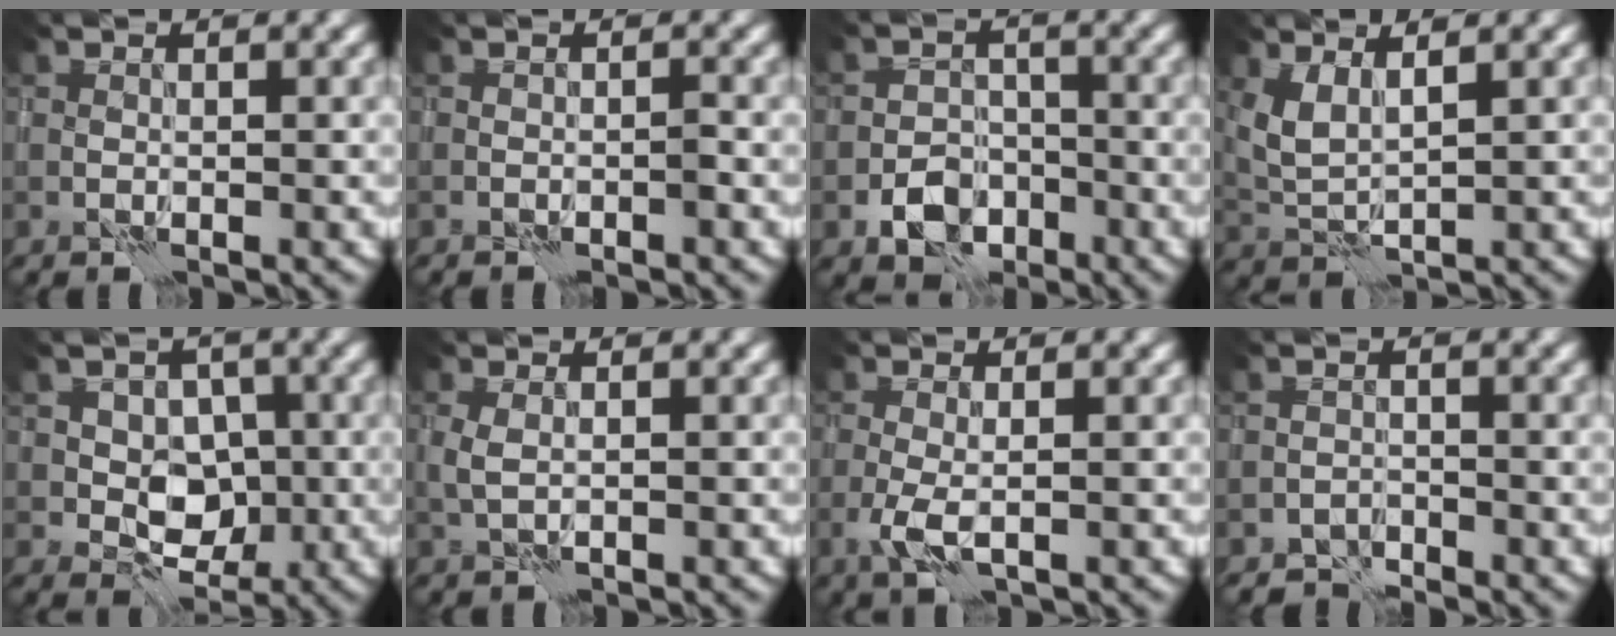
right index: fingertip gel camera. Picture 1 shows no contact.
{"total": 0.6, "force": [-0.6, 0.1, 0.1], "torque": [0.002, 0.005, -0.012]}
{"total": 3.6, "force": [-1.9, 2.7, 1.5], "torque": [-0.017, -0.002, -0.036]}
{"total": 2.9, "force": [1.7, 1.1, 2.1], "torque": [-0.053, -0.003, 0.037]}
{"total": 4.1, "force": [-0.1, 3.3, 2.4], "torque": [-0.023, -0.001, -0.002]}
{"total": 1.2, "force": [0.3, 0.7, 1.0], "torque": [-0.022, 0.000, 0.006]}
{"total": 2.3, "force": [-0.6, 0.9, 2.0], "torque": [-0.047, -0.006, -0.015]}
{"total": 1.5, "force": [-1.4, 0.3, -0.5], "torque": [0.017, 0.005, -0.031]}